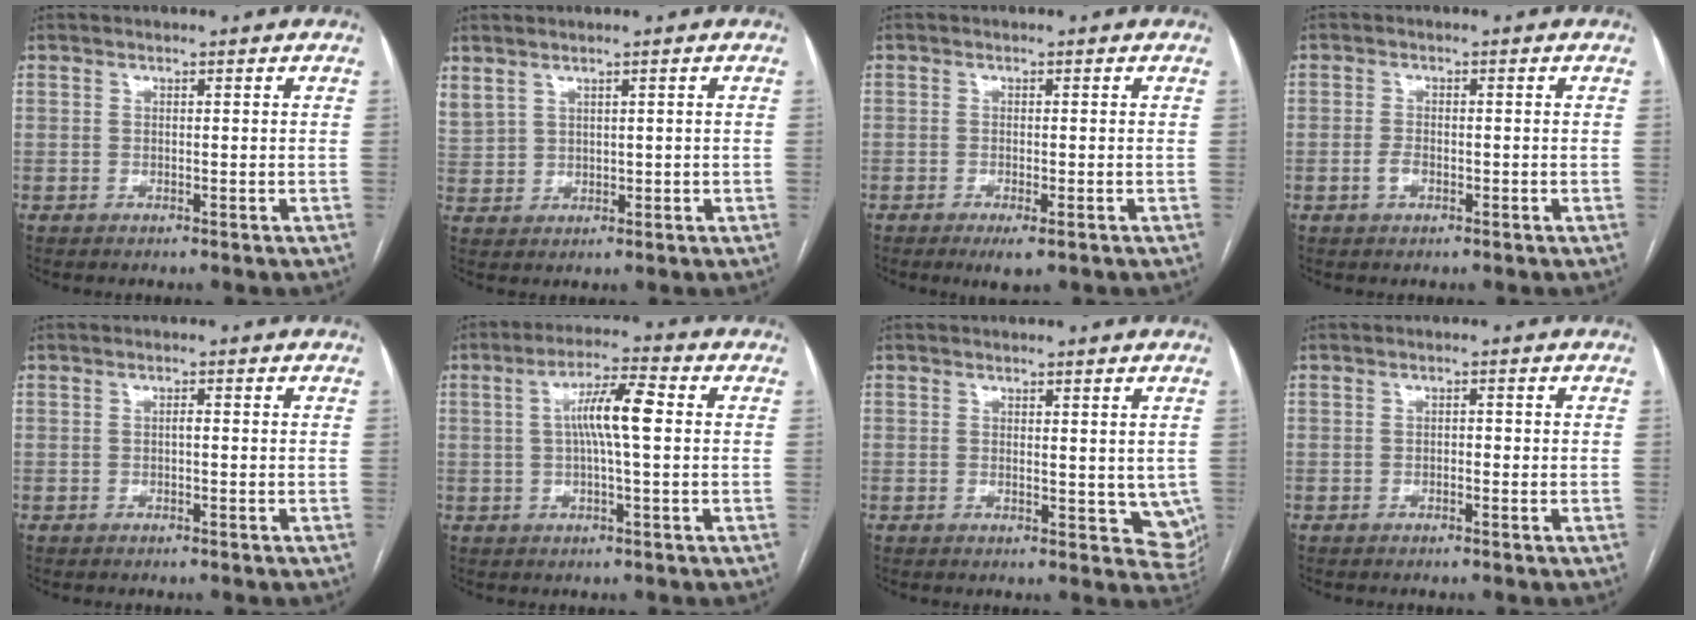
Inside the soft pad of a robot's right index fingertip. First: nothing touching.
{"total": 4.6, "force": [2.9, 3.0, 2.0], "torque": [-0.062, 0.015, 0.078]}
{"total": 2.9, "force": [-1.6, 0.5, 2.3], "torque": [-0.034, -0.005, -0.022]}
{"total": 1.8, "force": [-0.8, 0.9, 1.4], "torque": [-0.029, 0.003, -0.012]}
{"total": 0.0}
{"total": 7.6, "force": [0.8, 0.7, 7.5], "torque": [-0.140, 0.015, 0.010]}
{"total": 5.4, "force": [0.5, 2.8, 4.6], "torque": [-0.040, -0.010, 0.009]}
{"total": 1.0, "force": [-0.2, 0.5, 0.9], "torque": [-0.012, 0.004, -0.003]}